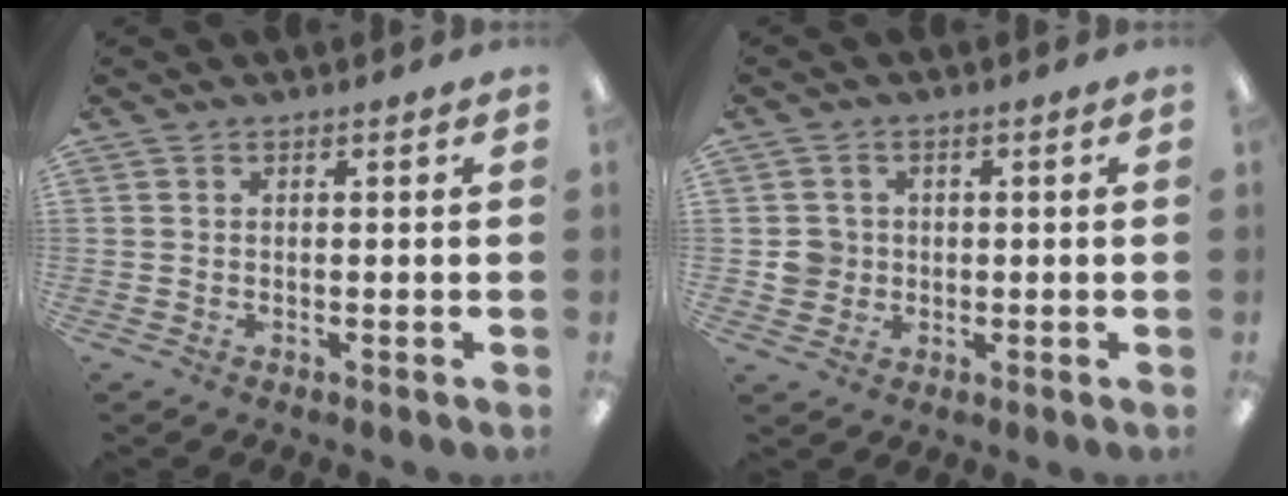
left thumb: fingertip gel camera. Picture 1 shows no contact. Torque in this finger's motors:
{"motor_torque": [-0.03, 0.04, 0.10, -0.12, 0.00]}